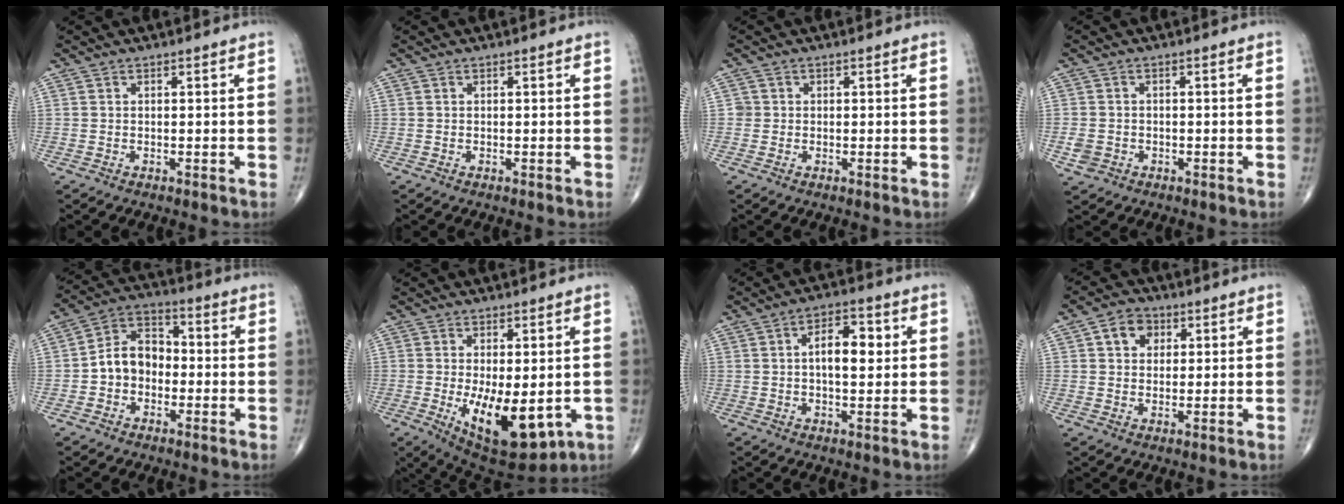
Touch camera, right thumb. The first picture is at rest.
{"total": 0.0}
{"total": 1.2, "force": [0.0, 1.2, 0.0], "torque": [0.008, 0.005, -0.003]}
{"total": 3.1, "force": [-1.1, 2.5, 1.3], "torque": [-0.026, 0.004, -0.017]}
{"total": 9.1, "force": [-1.3, 7.0, 5.7], "torque": [-0.075, 0.038, -0.039]}
{"total": 14.2, "force": [-3.0, 6.4, 12.3], "torque": [-0.178, -0.024, -0.023]}
{"total": 7.3, "force": [1.0, 3.6, 6.2], "torque": [-0.085, 0.007, 0.010]}
{"total": 5.6, "force": [1.8, 4.4, 2.9], "torque": [-0.025, 0.003, 0.026]}